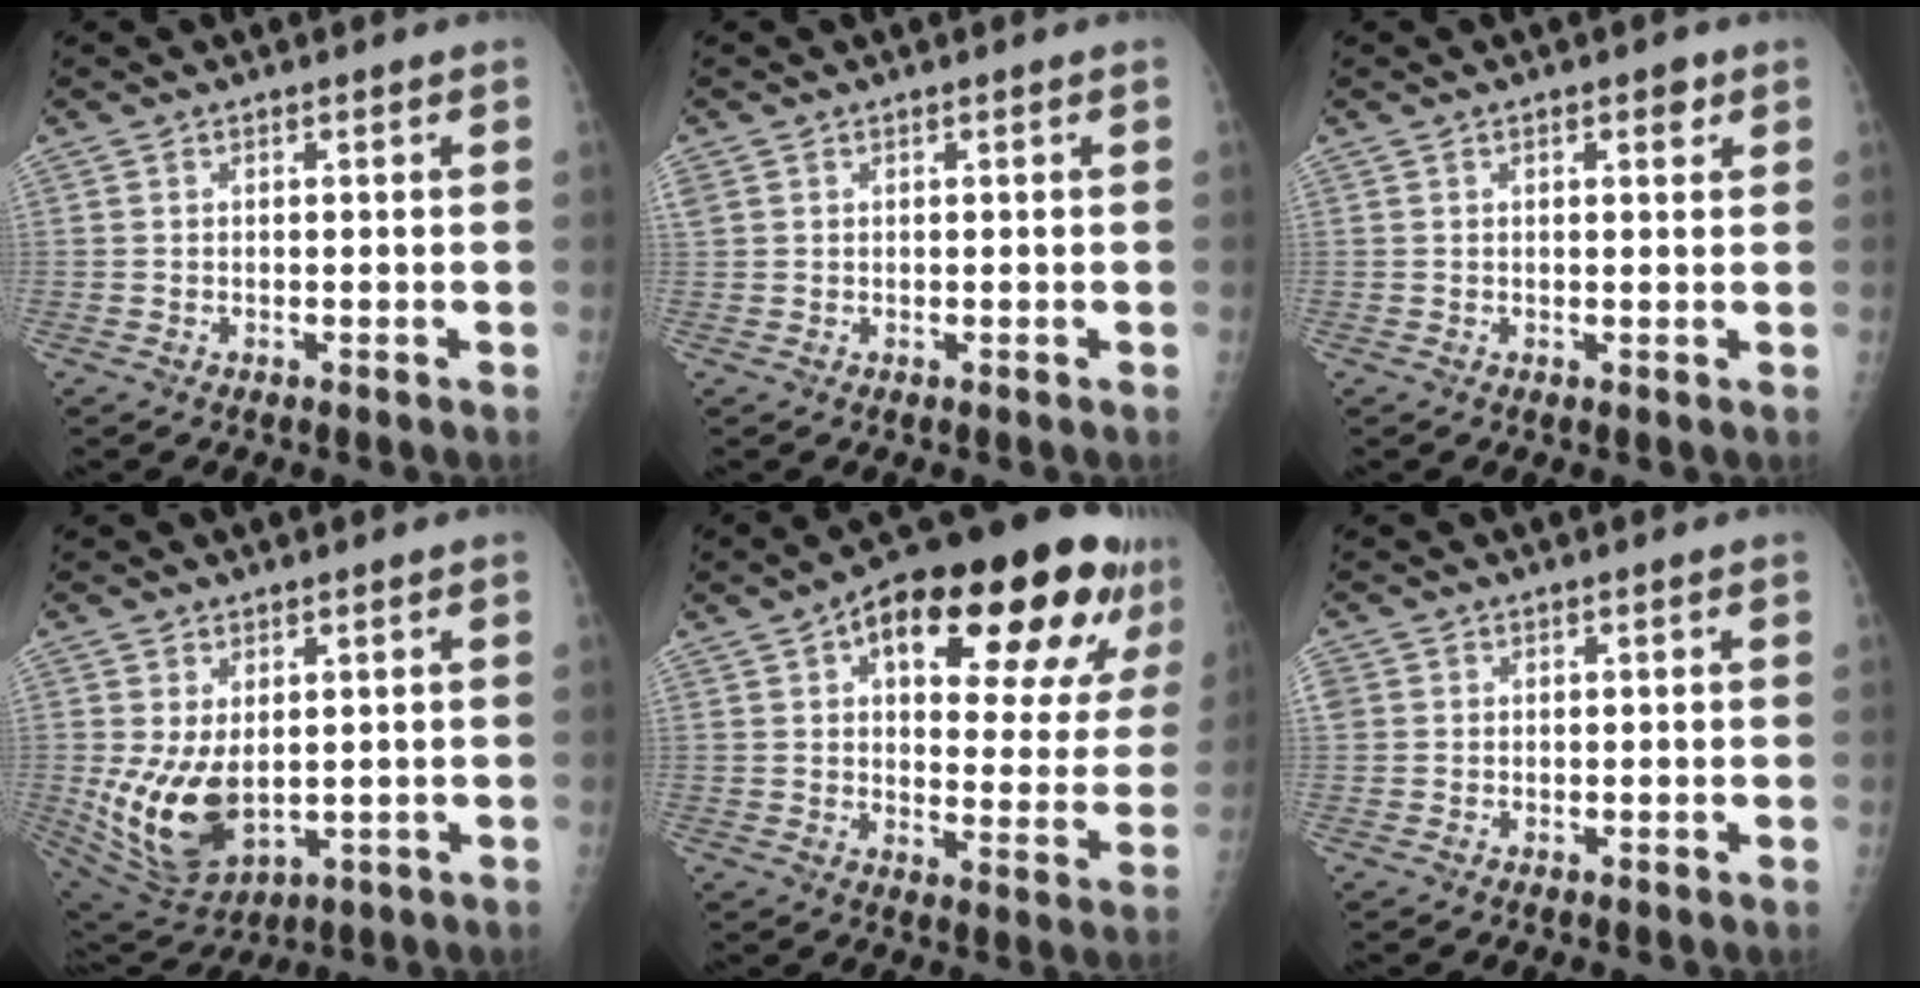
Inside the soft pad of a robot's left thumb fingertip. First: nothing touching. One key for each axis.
{"total": 1.6, "fx": 0.7, "fy": 1.4, "fz": 0.6, "tx": -0.012, "ty": 0.008, "tz": 0.016}
{"total": 2.3, "fx": 1.2, "fy": 1.0, "fz": 1.7, "tx": -0.017, "ty": -0.002, "tz": 0.013}
{"total": 12.1, "fx": -0.1, "fy": 7.4, "fz": 9.6, "tx": -0.171, "ty": -0.019, "tz": 0.025}
{"total": 27.1, "fx": 14.1, "fy": 10.6, "fz": 20.6, "tx": -0.253, "ty": 0.000, "tz": 0.198}
{"total": 1.7, "fx": 0.3, "fy": 1.6, "fz": 0.5, "tx": 0.002, "ty": 0.002, "tz": 0.006}